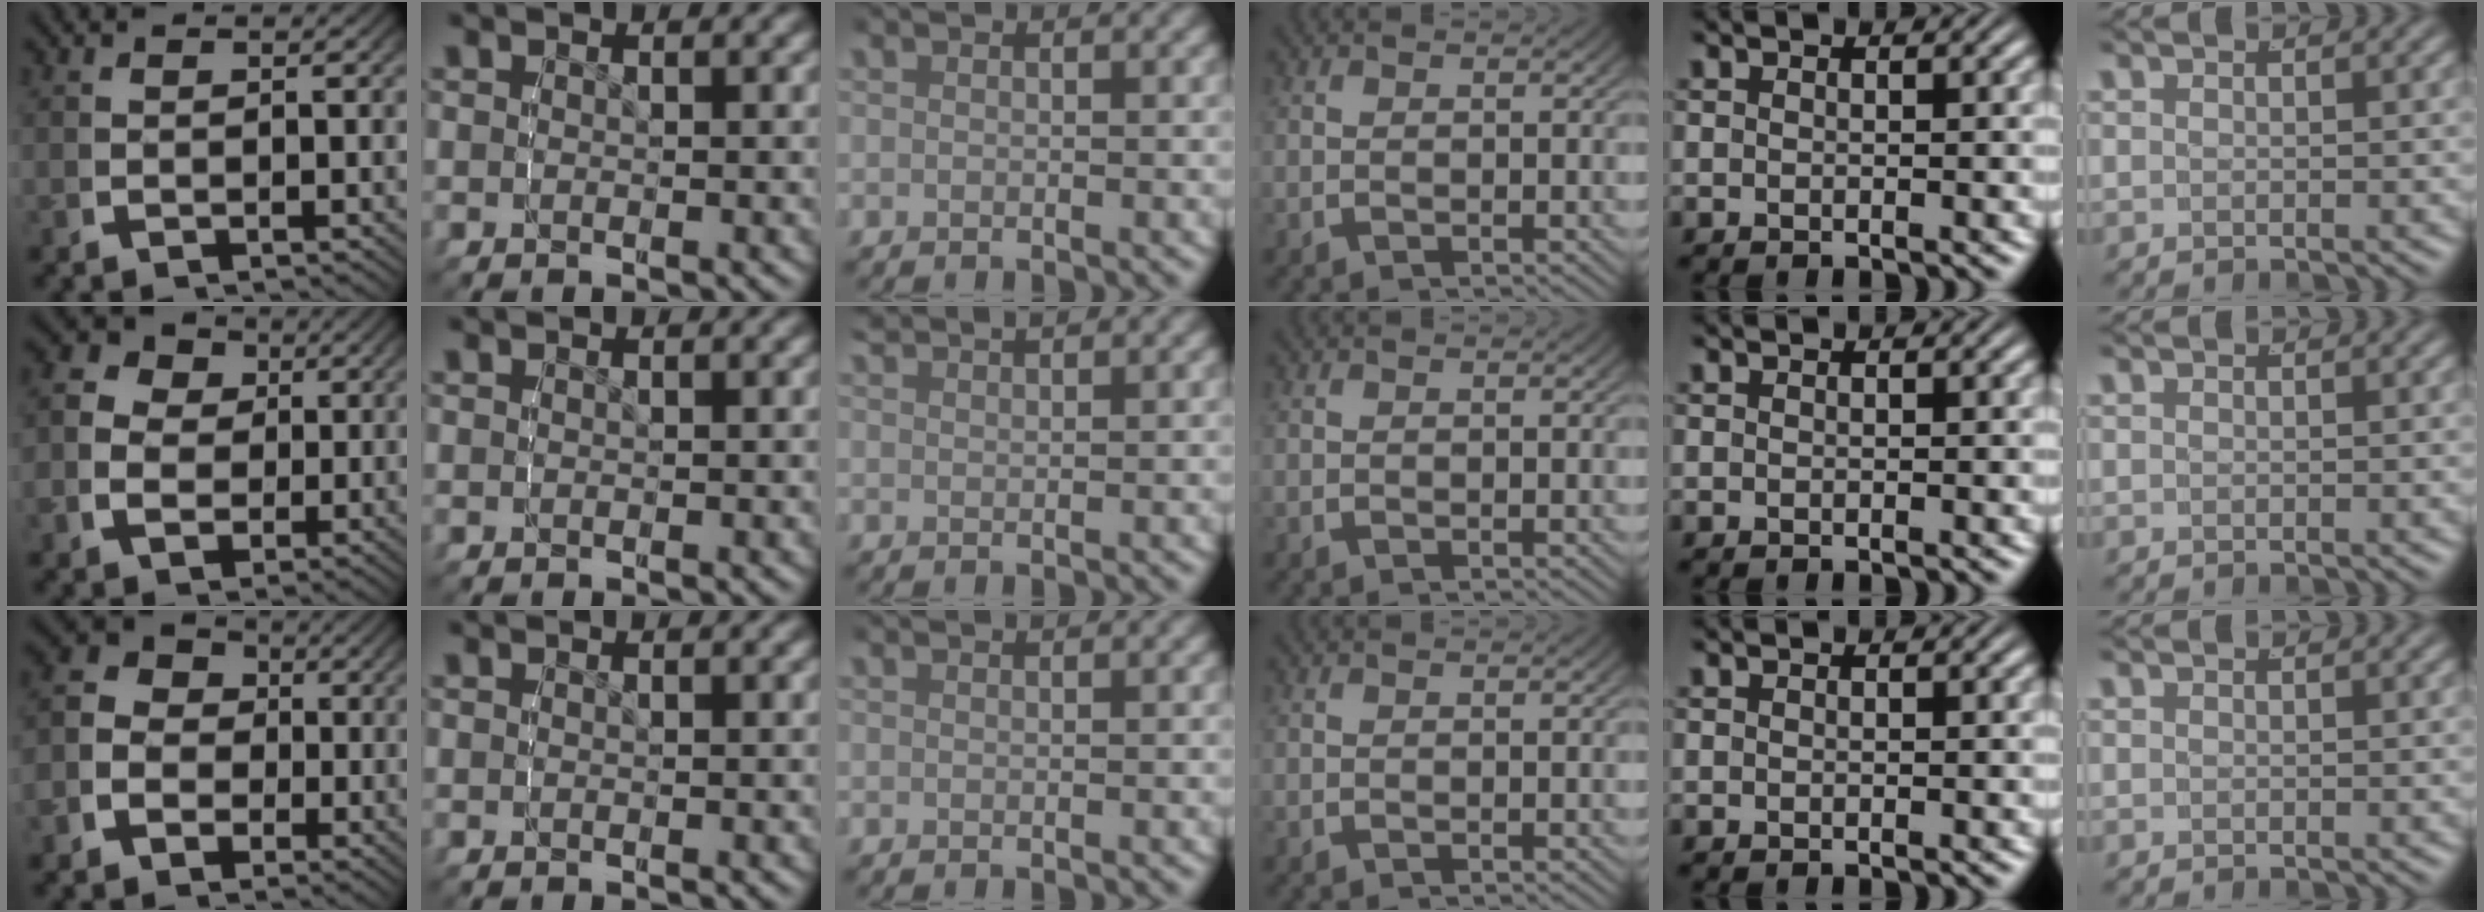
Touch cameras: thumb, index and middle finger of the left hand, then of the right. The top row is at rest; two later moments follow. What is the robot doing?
{"motion": "lift_and_place", "object": "air blower"}